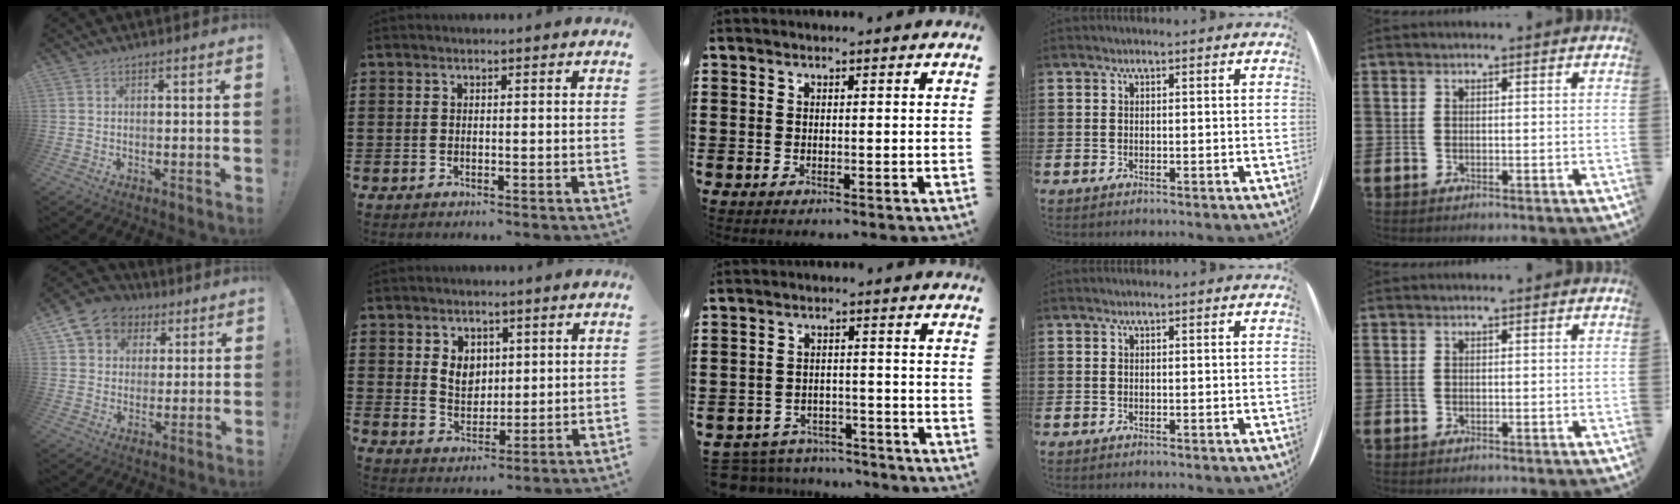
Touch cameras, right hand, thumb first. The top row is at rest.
{"thumb": {"total": 10.5, "force": [4.6, 8.8, 3.4], "torque": [-0.045, -0.027, 0.095]}, "index": {"total": 4.4, "force": [1.5, 3.5, 2.3], "torque": [-0.050, 0.007, 0.024]}, "middle": {"total": 4.8, "force": [-4.7, 0.9, 0.0], "torque": [-0.011, 0.008, -0.099]}}